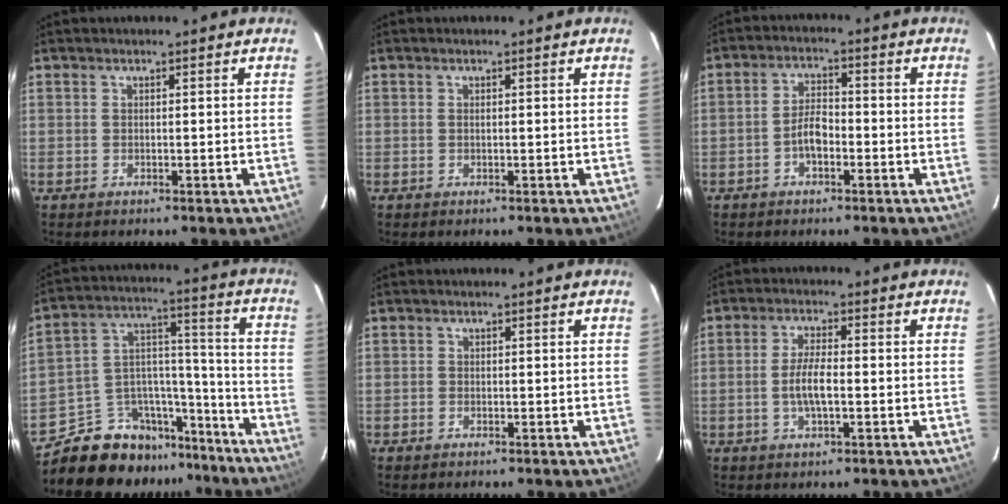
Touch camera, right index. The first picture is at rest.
{"total": 0.0}
{"total": 3.9, "force": [-2.0, 1.6, 3.0], "torque": [-0.062, 0.010, -0.038]}
{"total": 14.8, "force": [-12.3, 7.5, 3.3], "torque": [-0.057, 0.073, -0.189]}
{"total": 0.9, "force": [-0.5, 0.7, 0.0], "torque": [-0.001, 0.002, -0.011]}
{"total": 5.0, "force": [-1.1, 1.1, 4.7], "torque": [-0.097, 0.002, -0.022]}